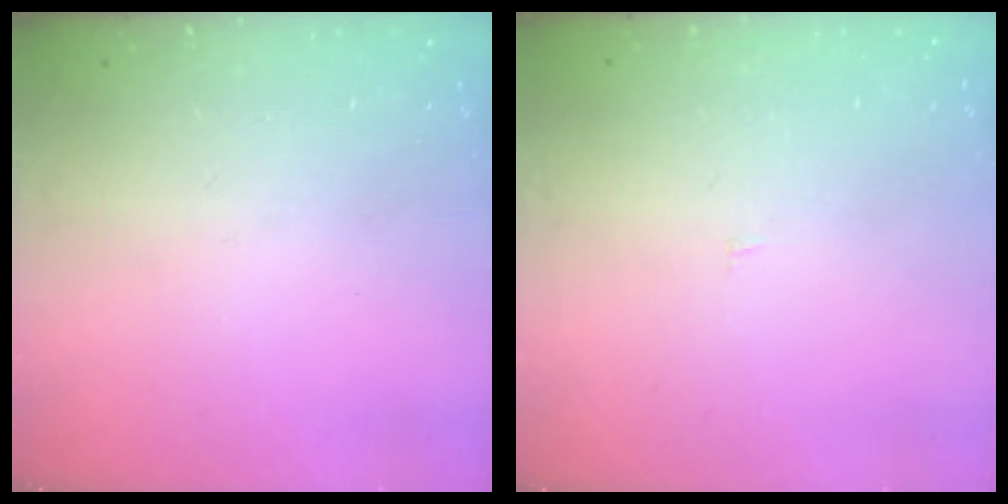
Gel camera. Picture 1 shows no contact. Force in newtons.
{"total": 1.6, "press": 1.6, "slide": 0.1}